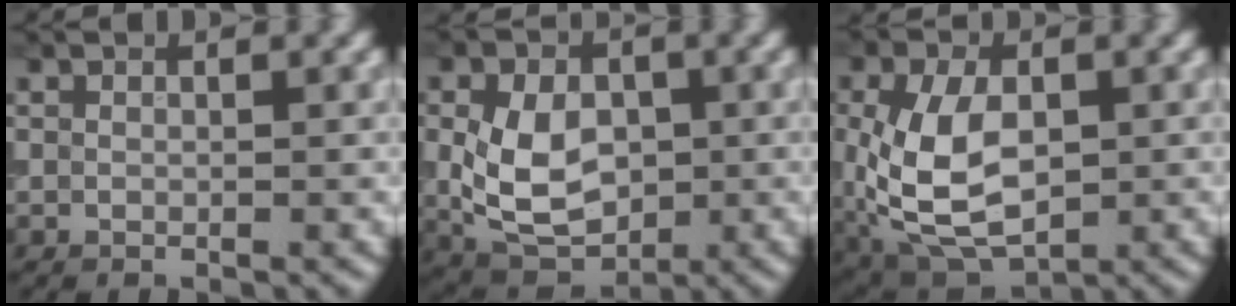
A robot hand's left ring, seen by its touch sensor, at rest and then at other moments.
{"total": 7.0, "force": [-0.1, 4.9, 5.0], "torque": [-0.103, -0.005, -0.002]}
{"total": 8.9, "force": [-0.6, 5.5, 7.0], "torque": [-0.153, -0.008, -0.009]}